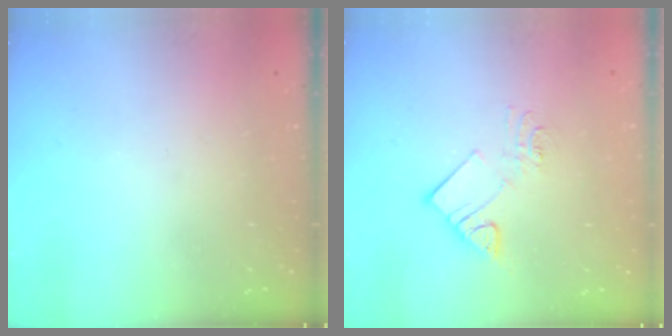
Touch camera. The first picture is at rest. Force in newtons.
{"total": 9.1, "press": 9.1, "slide": 0.5}